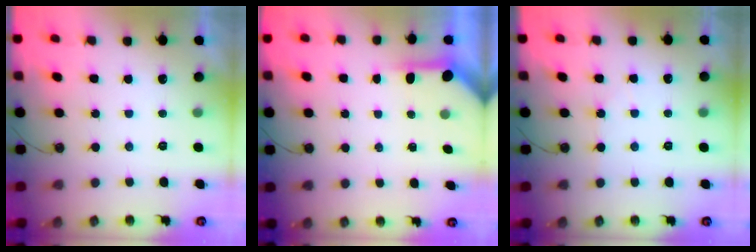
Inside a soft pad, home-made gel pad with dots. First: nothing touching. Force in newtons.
{"total": 4.0, "press": 4.0, "slide": 0.3}
{"total": 3.6, "press": 3.5, "slide": 0.6}